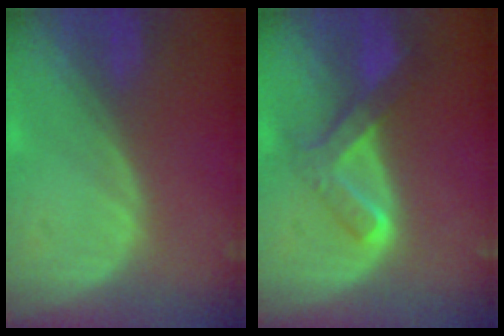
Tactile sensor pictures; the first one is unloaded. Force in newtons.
{"total": 6.6, "press": 5.7, "slide": 3.2}